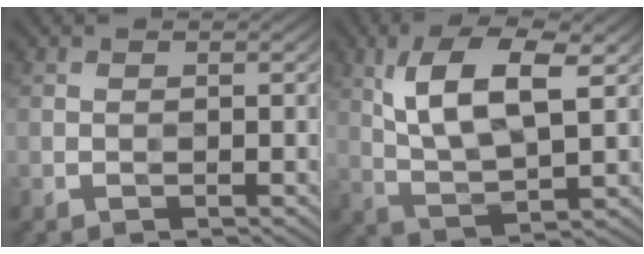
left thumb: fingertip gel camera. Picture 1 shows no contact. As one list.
[{"total": 10.2, "force": [4.1, 4.2, 8.4], "torque": [-0.166, 0.002, 0.078]}]